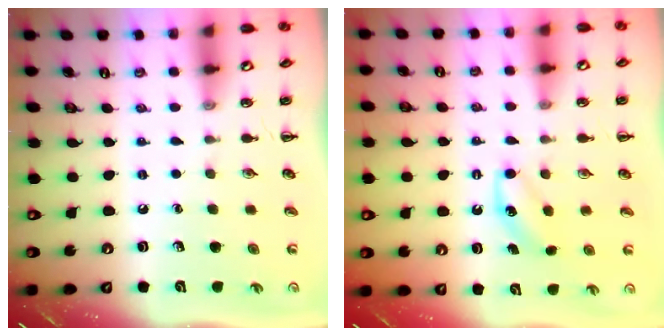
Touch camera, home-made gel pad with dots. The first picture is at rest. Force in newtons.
{"total": 3.9, "press": 3.8, "slide": 1.0}